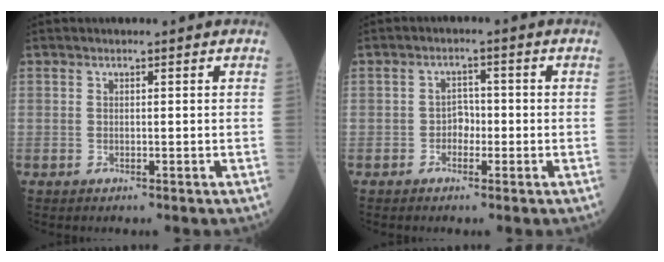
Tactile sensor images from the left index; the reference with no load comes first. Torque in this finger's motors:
{"motor_torque": [-0.05, 0.42, 0.01, 0.00]}